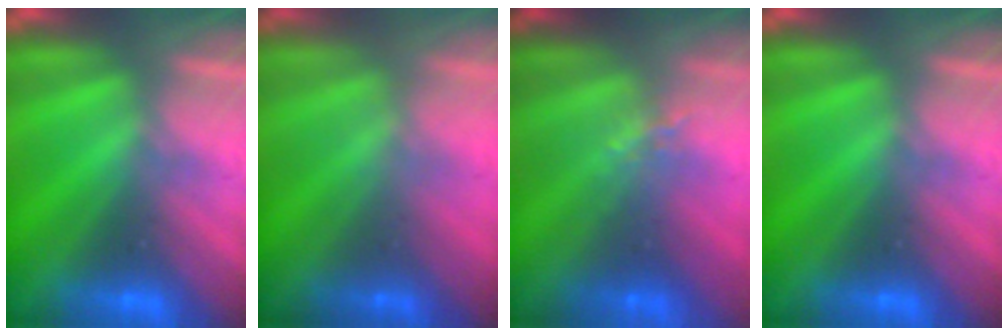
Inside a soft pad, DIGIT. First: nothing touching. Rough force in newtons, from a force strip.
{"total": 1.6}
{"total": 1.3}
{"total": 0.0}